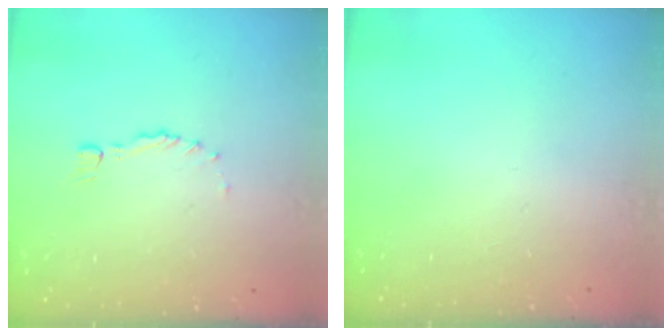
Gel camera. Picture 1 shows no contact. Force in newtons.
{"total": 0.0}